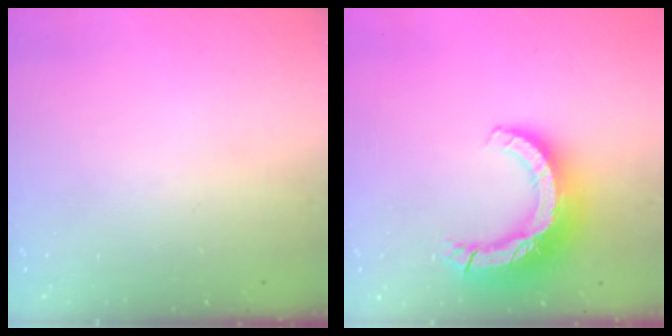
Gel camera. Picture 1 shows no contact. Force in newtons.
{"total": 14.0, "press": 13.9, "slide": 1.3}